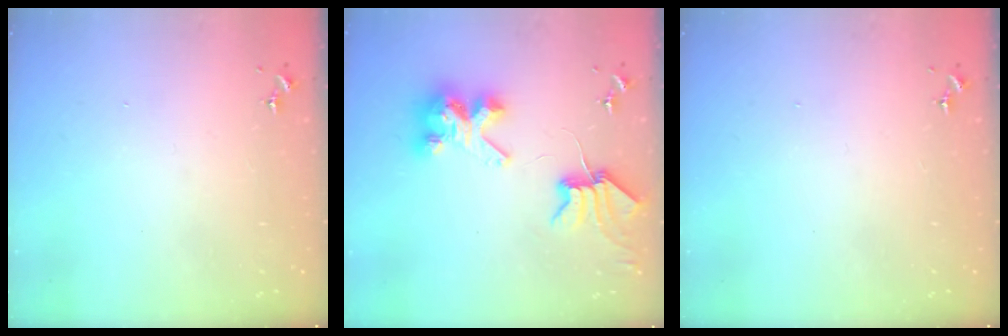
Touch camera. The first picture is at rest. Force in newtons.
{"total": 9.0, "press": 8.9, "slide": 1.3}
{"total": 0.0}